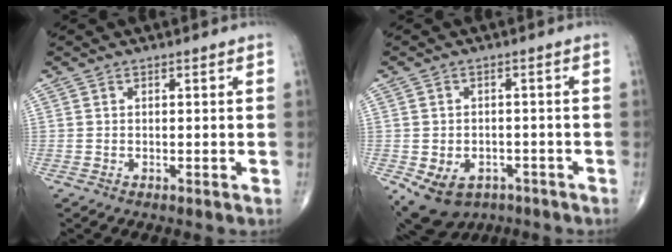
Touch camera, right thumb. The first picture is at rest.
{"total": 10.2, "force": [-4.8, 7.5, 4.9], "torque": [-0.083, 0.022, -0.060]}